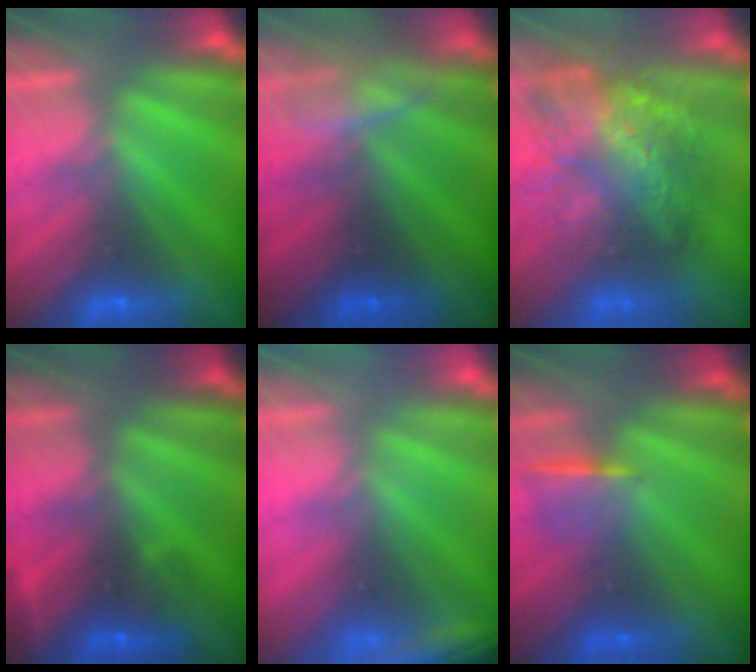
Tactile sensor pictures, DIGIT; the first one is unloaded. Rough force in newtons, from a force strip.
{"total": 2.4}
{"total": 9.3}
{"total": 2.7}
{"total": 2.4}
{"total": 1.1}